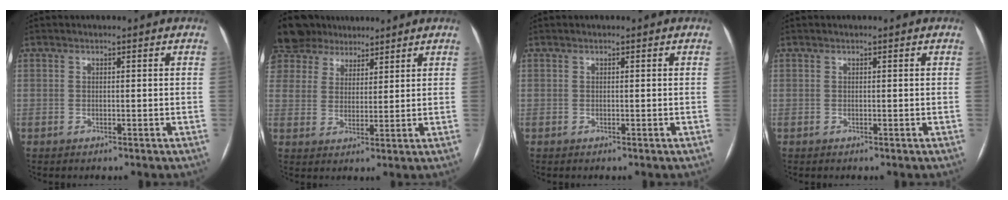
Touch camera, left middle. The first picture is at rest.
{"total": 12.2, "force": [9.8, 7.0, 2.3], "torque": [-0.068, 0.040, 0.183]}
{"total": 0.0}
{"total": 0.0}